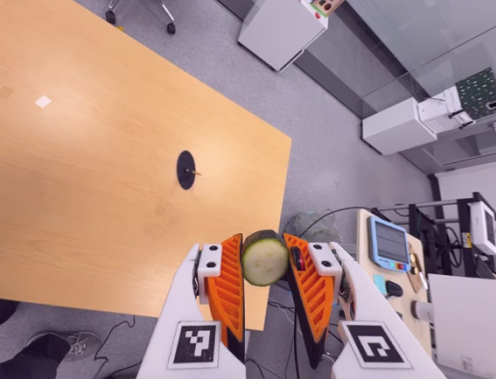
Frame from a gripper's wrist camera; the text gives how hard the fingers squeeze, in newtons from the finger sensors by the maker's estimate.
{"total": 7.8, "left": 7.7, "right": 8.0}